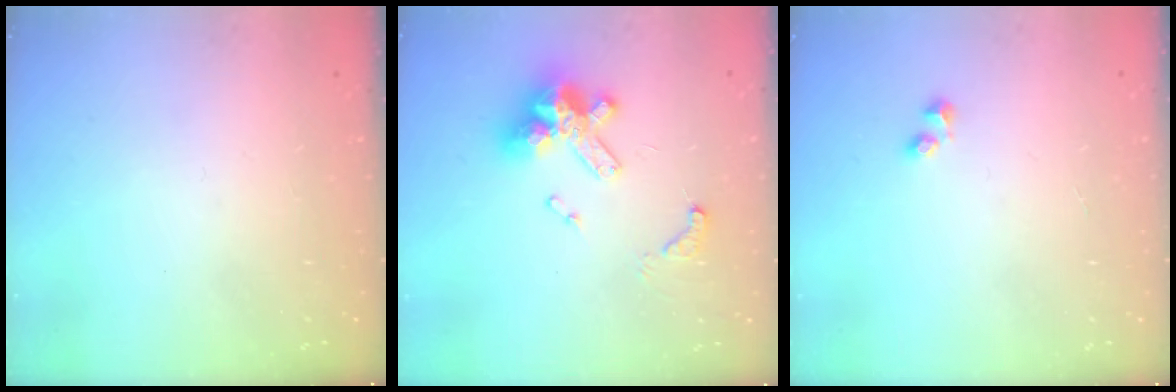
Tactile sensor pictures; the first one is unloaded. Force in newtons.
{"total": 14.2, "press": 14.1, "slide": 2.1}
{"total": 1.5, "press": 1.2, "slide": 0.8}